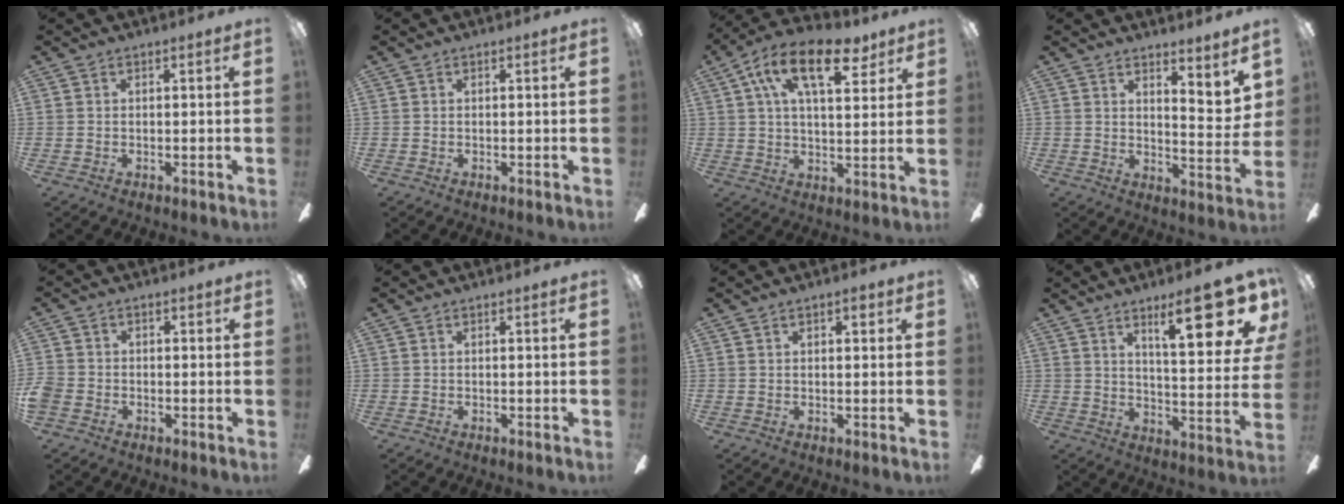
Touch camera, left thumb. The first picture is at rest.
{"total": 0.0}
{"total": 15.9, "force": [8.0, 7.7, 11.5], "torque": [-0.184, -0.013, 0.134]}
{"total": 7.1, "force": [5.0, 2.1, 4.6], "torque": [-0.053, -0.047, 0.082]}
{"total": 3.3, "force": [-1.6, 2.5, 1.3], "torque": [-0.026, 0.010, -0.030]}
{"total": 0.0}
{"total": 1.8, "force": [0.8, 1.0, 1.3], "torque": [-0.011, -0.001, 0.011]}
{"total": 19.1, "force": [10.3, 5.5, 15.1], "torque": [-0.205, -0.056, 0.150]}